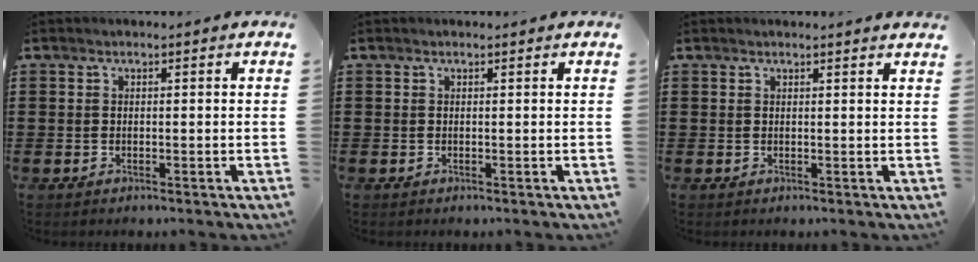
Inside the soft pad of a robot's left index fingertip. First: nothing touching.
{"total": 0.0}
{"total": 0.7, "force": [0.7, -0.1, 0.2], "torque": [-0.004, -0.004, 0.014]}